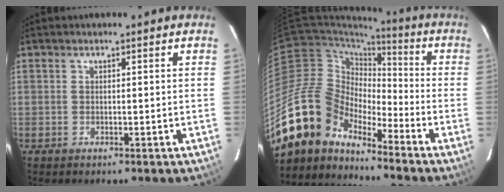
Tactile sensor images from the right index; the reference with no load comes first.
{"total": 16.5, "force": [-14.0, 7.4, 4.5], "torque": [-0.093, 0.011, -0.264]}